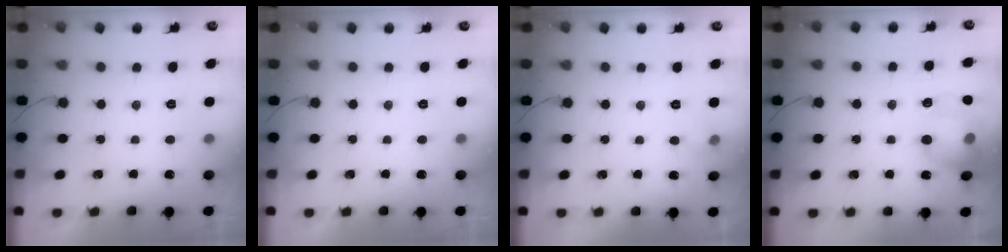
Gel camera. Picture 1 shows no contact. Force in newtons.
{"total": 0.0}
{"total": 4.2, "press": 3.9, "slide": 1.5}
{"total": 14.8, "press": 14.7, "slide": 1.7}